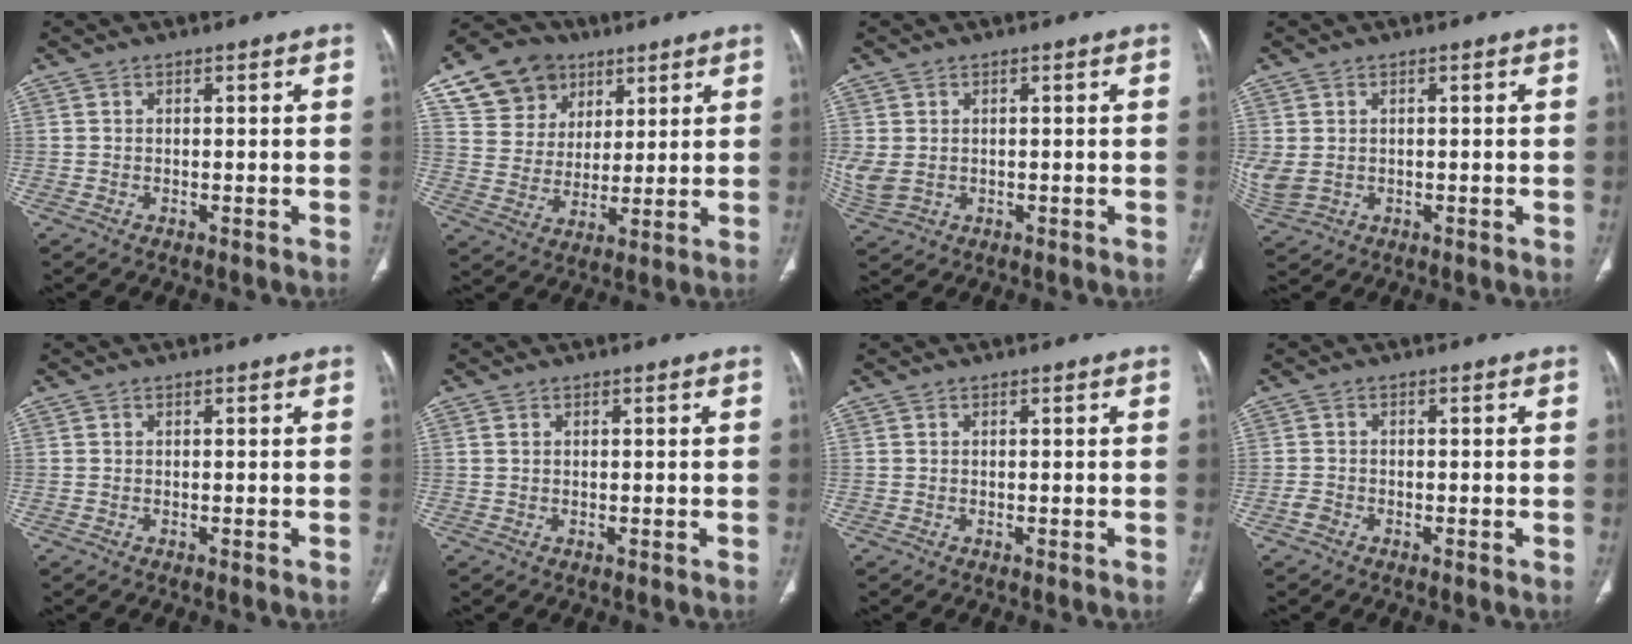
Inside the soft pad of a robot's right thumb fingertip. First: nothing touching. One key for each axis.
{"total": 13.6, "fx": 7.3, "fy": 10.6, "fz": 4.4, "tx": -0.052, "ty": -0.015, "tz": 0.137}
{"total": 4.8, "fx": 0.0, "fy": 3.6, "fz": 3.2, "tx": -0.083, "ty": -0.003, "tz": 0.010}
{"total": 5.0, "fx": 0.0, "fy": 3.7, "fz": 3.3, "tx": -0.090, "ty": -0.002, "tz": 0.013}
{"total": 0.0}
{"total": 0.6, "fx": 0.2, "fy": 0.4, "fz": 0.4, "tx": -0.007, "ty": 0.002, "tz": 0.005}
{"total": 0.0}
{"total": 1.5, "fx": -1.0, "fy": 0.8, "fz": 0.7, "tx": -0.012, "ty": 0.002, "tz": -0.025}